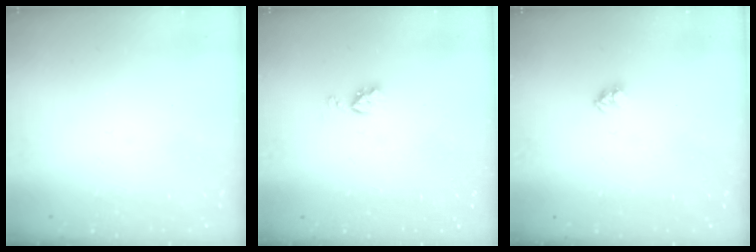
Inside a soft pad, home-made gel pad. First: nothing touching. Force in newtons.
{"total": 4.4, "press": 4.4, "slide": 0.4}
{"total": 2.4, "press": 2.4, "slide": 0.1}